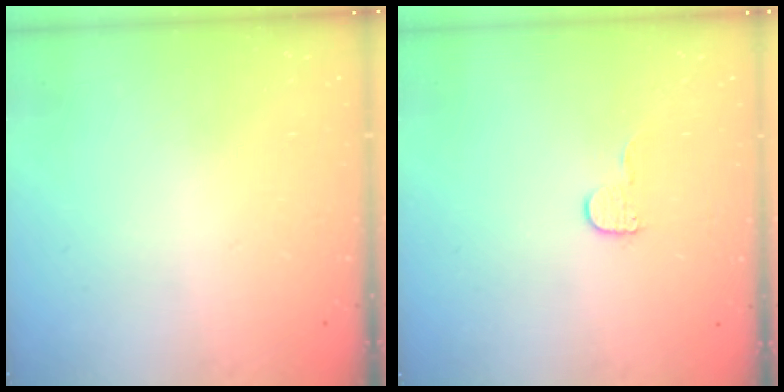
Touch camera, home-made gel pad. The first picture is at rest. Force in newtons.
{"total": 5.0, "press": 4.9, "slide": 0.5}